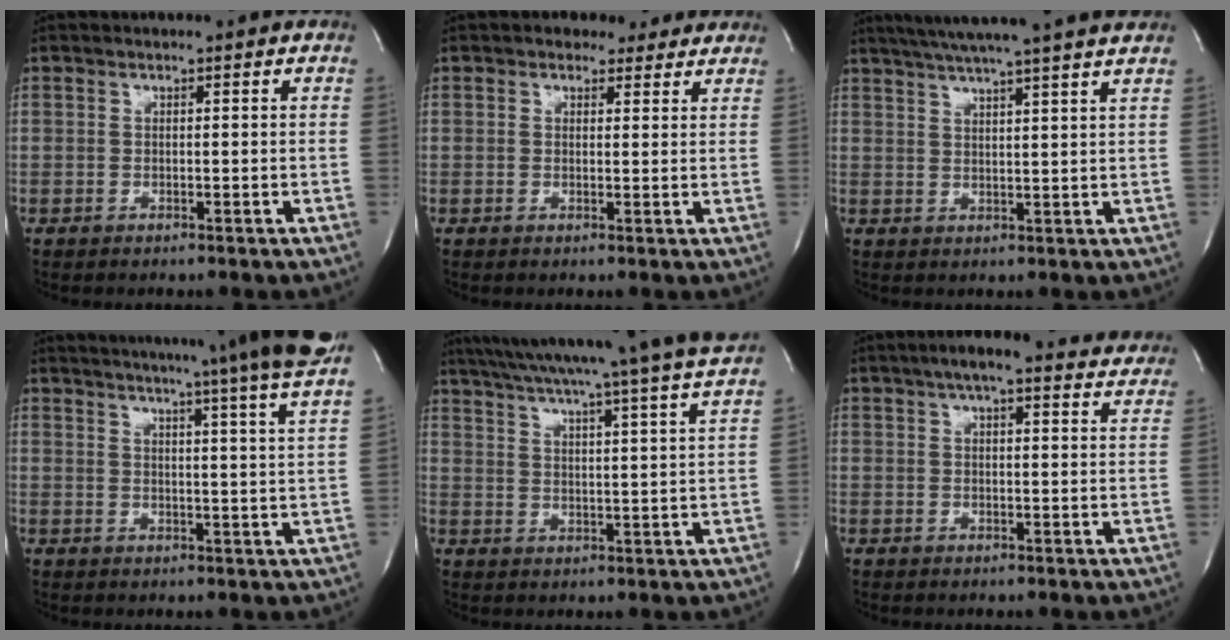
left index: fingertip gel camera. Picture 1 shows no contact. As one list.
[{"total": 3.7, "force": [2.9, 2.1, 0.7], "torque": [-0.004, 0.005, 0.028]}, {"total": 15.1, "force": [13.0, -1.1, 7.6], "torque": [-0.130, 0.006, 0.170]}, {"total": 22.6, "force": [19.5, -2.1, 11.3], "torque": [-0.181, -0.045, 0.243]}, {"total": 24.9, "force": [22.0, -1.9, 11.5], "torque": [-0.195, -0.037, 0.291]}, {"total": 15.7, "force": [13.5, 3.3, 7.4], "torque": [-0.098, 0.031, 0.166]}]